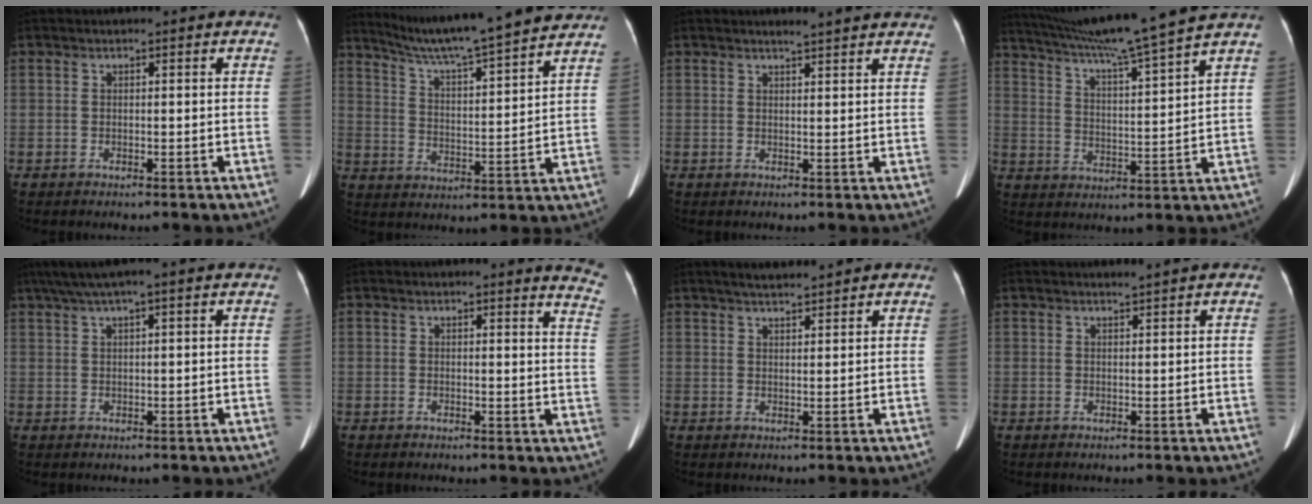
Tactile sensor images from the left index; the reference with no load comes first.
{"total": 17.7, "force": [15.9, -0.5, 7.7], "torque": [-0.131, 0.003, 0.234]}
{"total": 5.1, "force": [4.7, -0.1, 1.9], "torque": [-0.029, 0.008, 0.049]}
{"total": 16.5, "force": [14.2, -2.5, 8.0], "torque": [-0.140, -0.012, 0.219]}
{"total": 6.2, "force": [4.2, 0.0, 4.5], "torque": [-0.084, 0.038, 0.074]}
{"total": 7.0, "force": [6.8, -0.1, 1.9], "torque": [-0.006, -0.061, 0.038]}
{"total": 4.0, "force": [3.7, 0.5, 1.6], "torque": [-0.024, 0.016, 0.061]}
{"total": 1.3, "force": [1.2, -0.5, 0.3], "torque": [-0.007, -0.001, 0.024]}